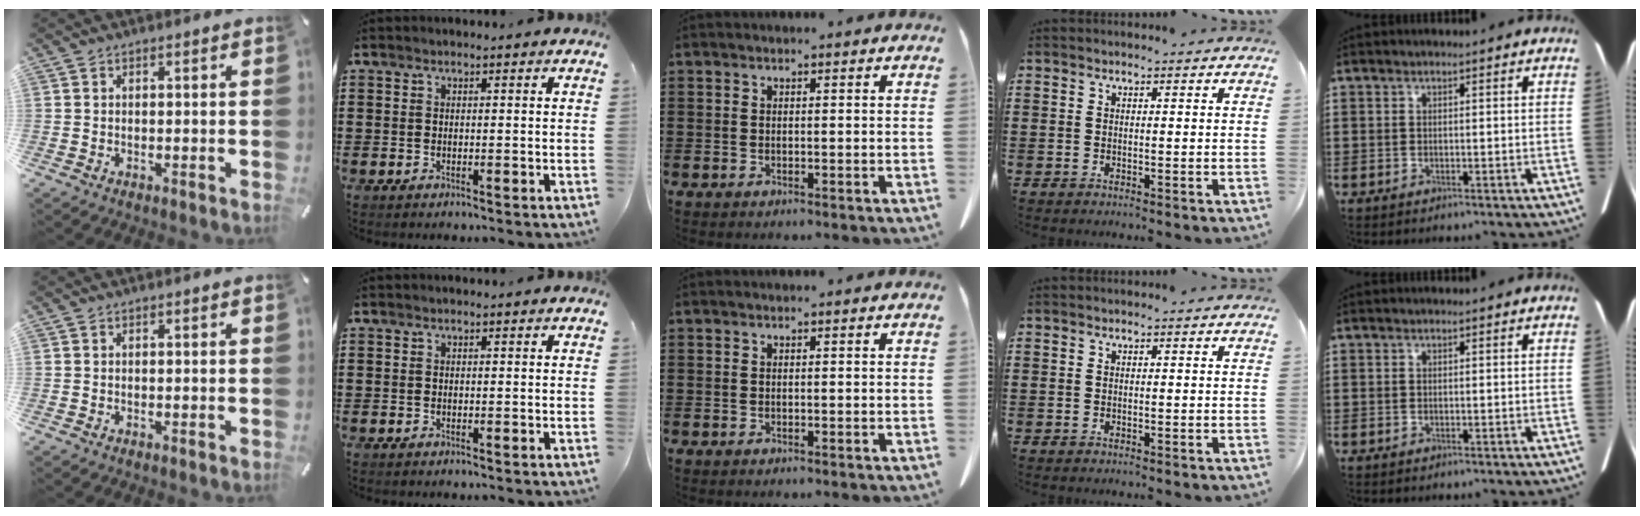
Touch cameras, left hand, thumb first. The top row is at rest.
{}